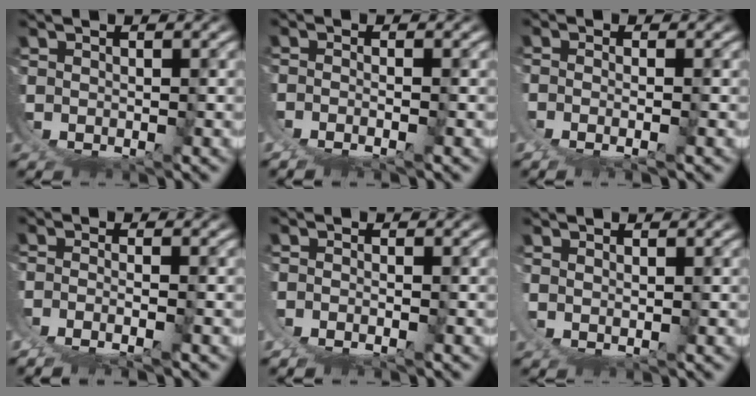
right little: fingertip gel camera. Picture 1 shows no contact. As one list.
[{"total": 2.5, "force": [-1.0, 0.8, 2.1], "torque": [-0.045, -0.011, -0.009]}, {"total": 2.1, "force": [0.0, -0.1, 2.1], "torque": [-0.048, -0.012, 0.010]}, {"total": 3.2, "force": [-0.8, 1.3, 2.8], "torque": [-0.061, -0.017, -0.003]}, {"total": 1.8, "force": [-0.8, 0.9, 1.4], "torque": [-0.030, -0.007, -0.009]}, {"total": 1.8, "force": [1.6, -0.5, 0.7], "torque": [-0.018, 0.000, 0.028]}]